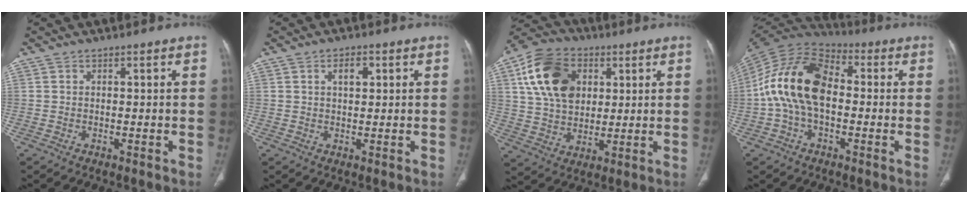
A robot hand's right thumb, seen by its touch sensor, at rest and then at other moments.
{"total": 3.2, "force": [1.2, 1.7, 2.5], "torque": [-0.037, -0.001, 0.021]}
{"total": 16.3, "force": [5.1, 11.6, 10.1], "torque": [-0.168, -0.001, 0.092]}
{"total": 16.4, "force": [-0.6, 9.9, 13.0], "torque": [-0.241, 0.036, -0.022]}